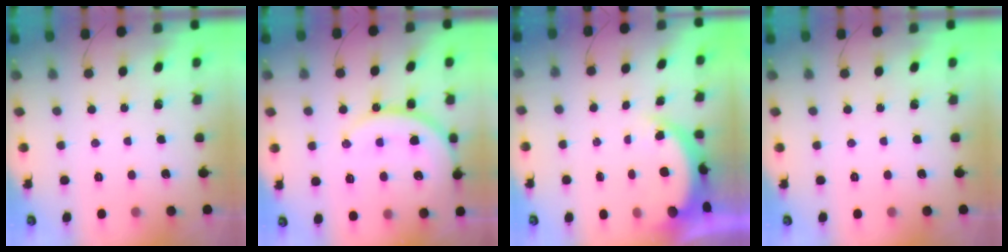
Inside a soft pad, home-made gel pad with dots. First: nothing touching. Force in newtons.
{"total": 16.6, "press": 16.5, "slide": 1.7}
{"total": 4.6, "press": 4.4, "slide": 1.1}
{"total": 0.0}